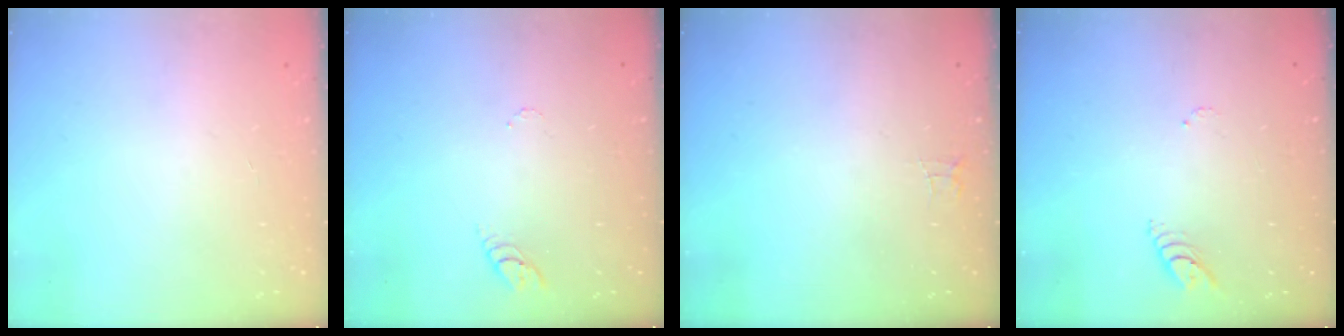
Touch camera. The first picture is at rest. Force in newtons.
{"total": 3.3, "press": 3.3, "slide": 0.3}
{"total": 2.9, "press": 2.9, "slide": 0.2}
{"total": 3.1, "press": 3.1, "slide": 0.4}